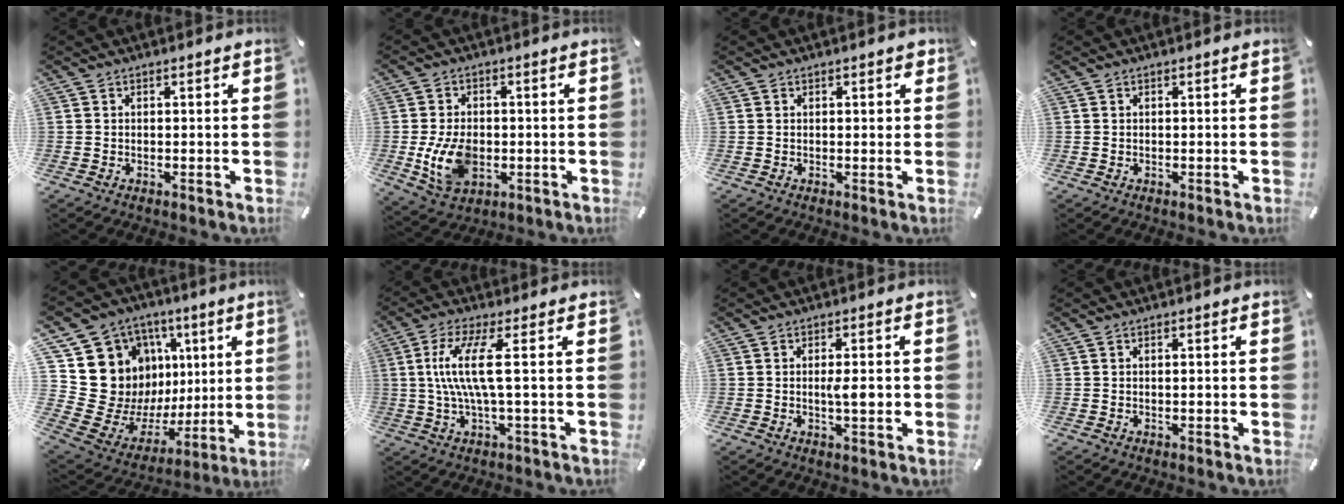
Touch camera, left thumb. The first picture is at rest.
{"total": 10.0, "force": [-1.6, 7.0, 6.9], "torque": [-0.142, -0.001, -0.028]}
{"total": 1.1, "force": [0.5, 0.8, 0.6], "torque": [-0.005, 0.002, 0.005]}
{"total": 0.0}
{"total": 18.5, "force": [4.4, 17.0, 6.0], "torque": [-0.095, -0.066, 0.126]}
{"total": 10.5, "force": [0.9, 1.4, 10.4], "torque": [-0.218, -0.010, 0.005]}
{"total": 4.5, "force": [-0.4, 1.2, 4.3], "torque": [-0.067, 0.000, -0.012]}
{"total": 0.5, "force": [-0.2, 0.1, 0.5], "torque": [-0.008, -0.001, -0.003]}